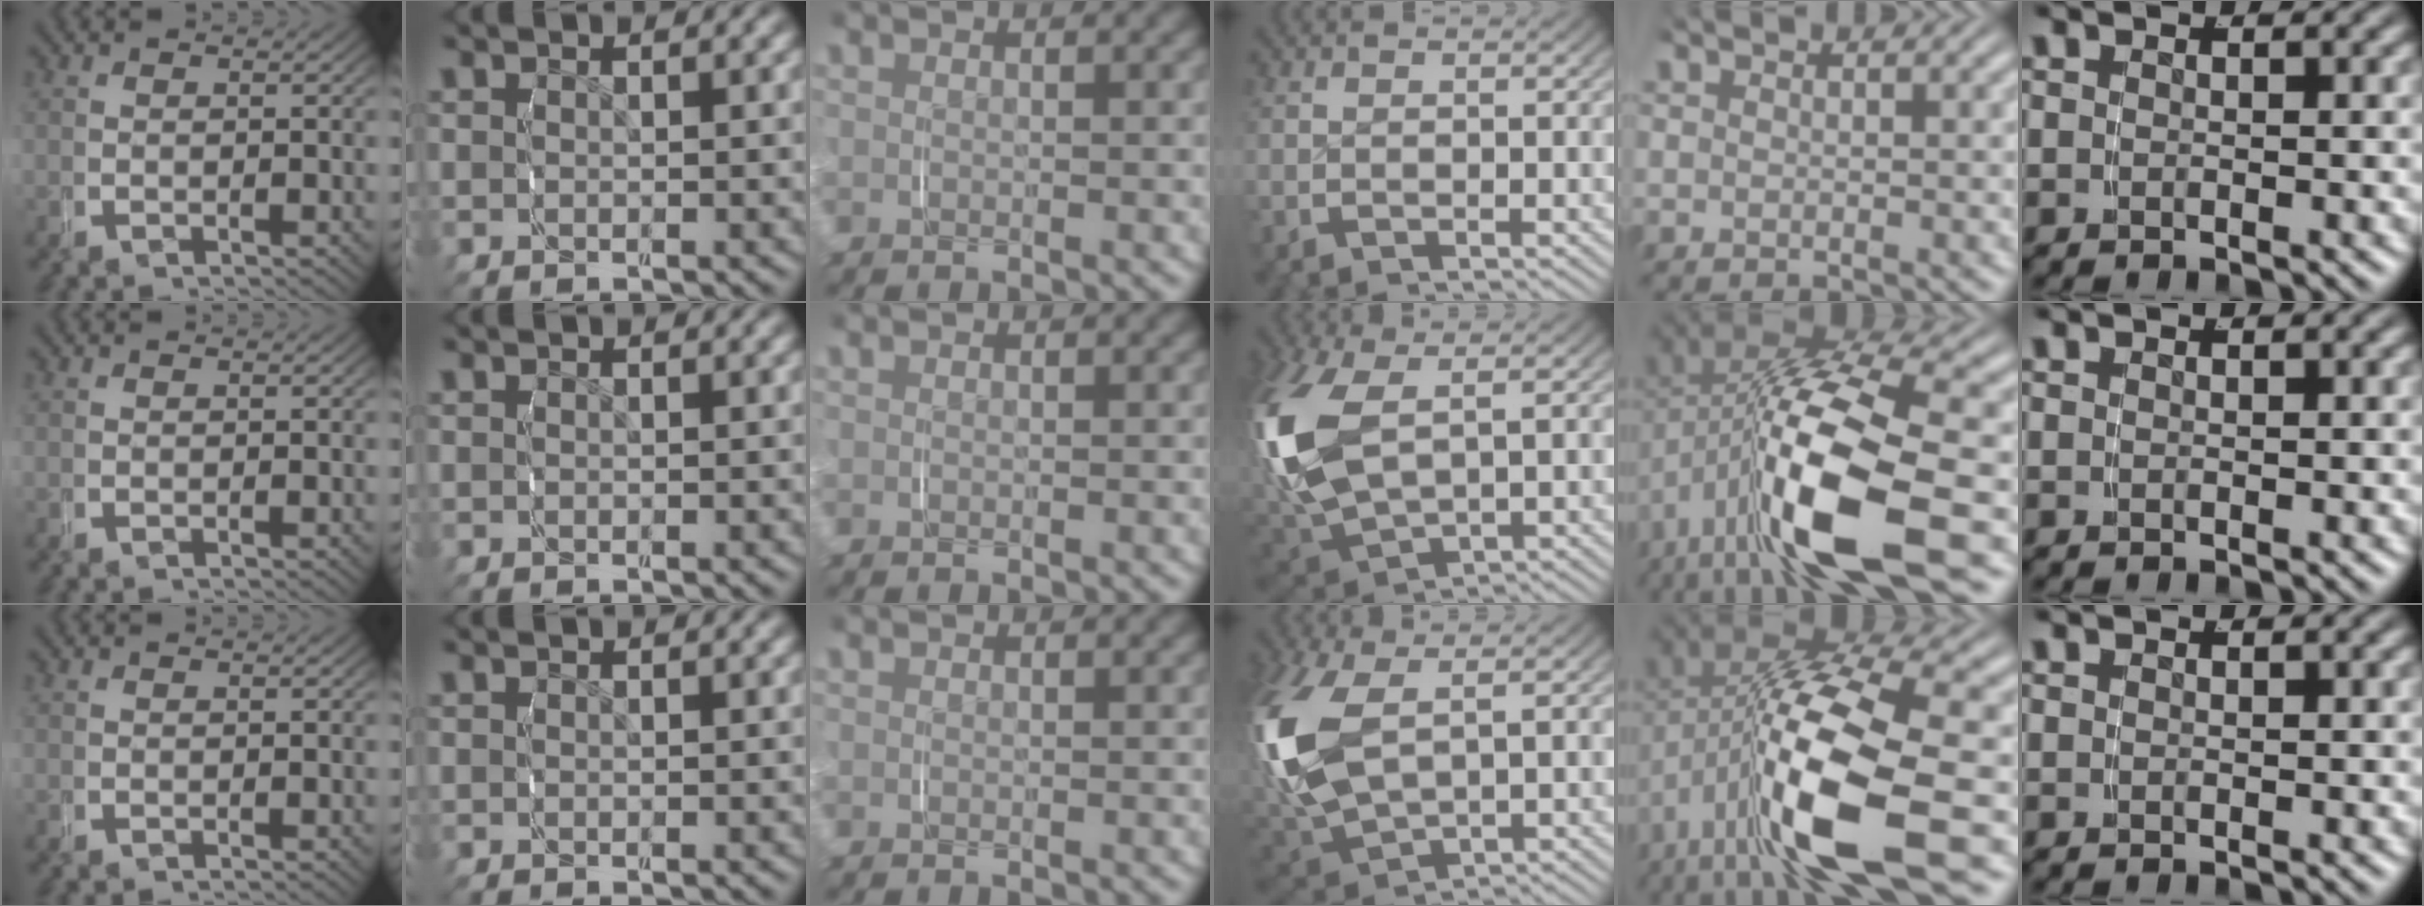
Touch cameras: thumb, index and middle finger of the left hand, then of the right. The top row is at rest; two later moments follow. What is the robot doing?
{"motion": "grasp_and_lifting", "object": "knife"}